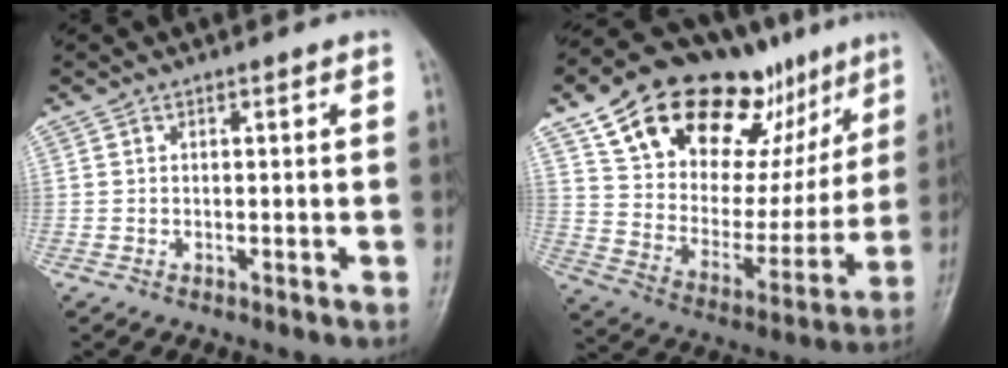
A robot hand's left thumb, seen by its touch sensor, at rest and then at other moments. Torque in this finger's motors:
{"motor_torque": [1.60, 1.67, 1.60, -1.17, 0.25]}